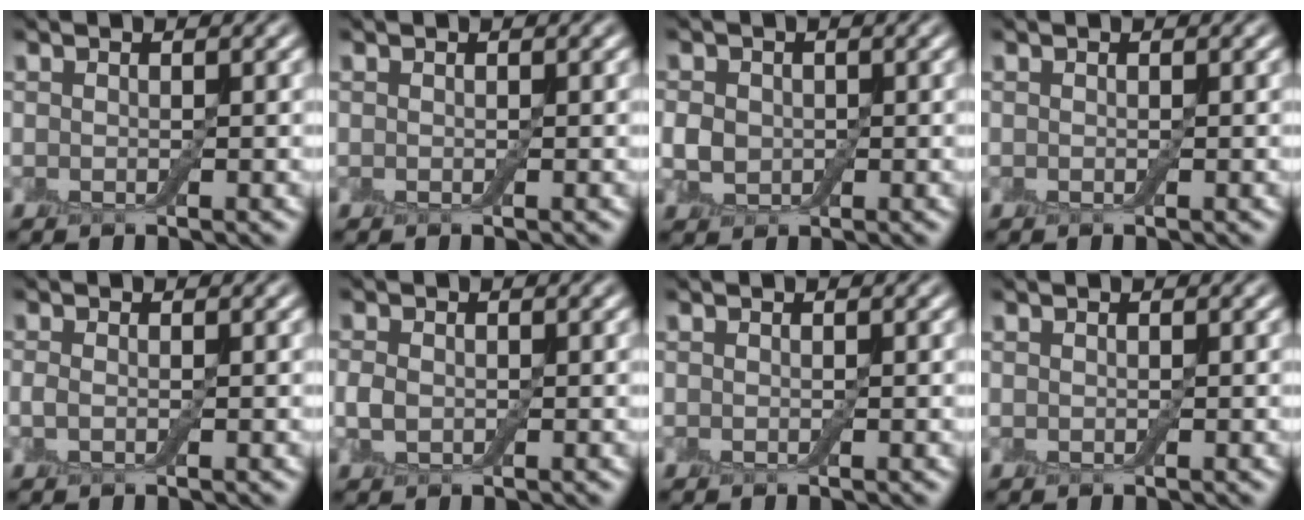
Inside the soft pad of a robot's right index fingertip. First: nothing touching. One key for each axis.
{"total": 0.0}
{"total": 2.2, "fx": -0.1, "fy": 1.9, "fz": 1.2, "tx": -0.024, "ty": 0.000, "tz": -0.007}
{"total": 0.0}
{"total": 0.8, "fx": -0.1, "fy": 0.4, "fz": 0.7, "tx": -0.019, "ty": -0.003, "tz": -0.005}
{"total": 1.5, "fx": -0.1, "fy": 1.1, "fz": 0.9, "tx": -0.023, "ty": 0.001, "tz": -0.005}
{"total": 0.0}
{"total": 0.0}